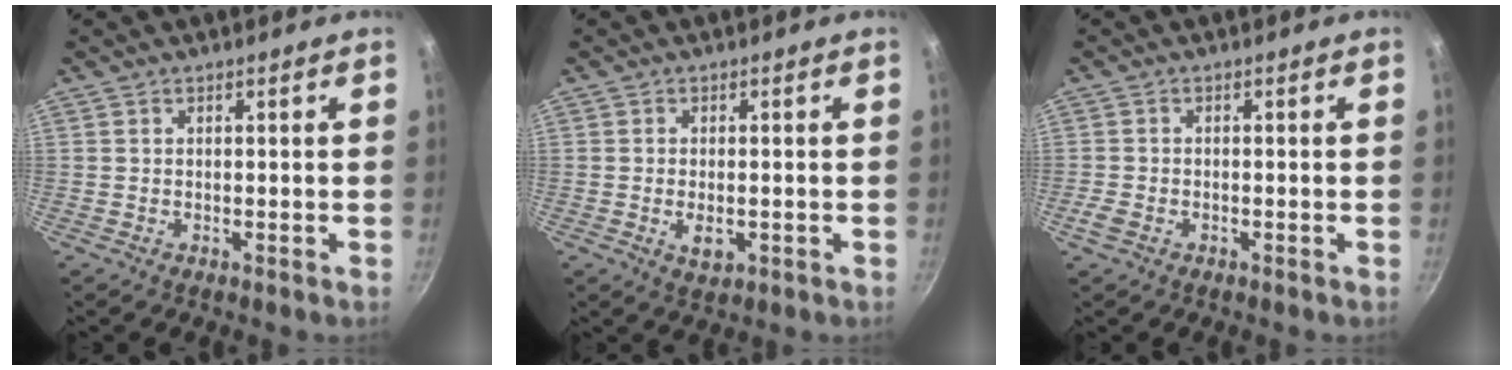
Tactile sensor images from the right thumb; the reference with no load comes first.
{"total": 3.5, "force": [-0.8, 1.9, 2.8], "torque": [-0.051, -0.003, -0.009]}
{"total": 2.4, "force": [-1.3, 1.5, 1.4], "torque": [-0.038, 0.006, -0.027]}